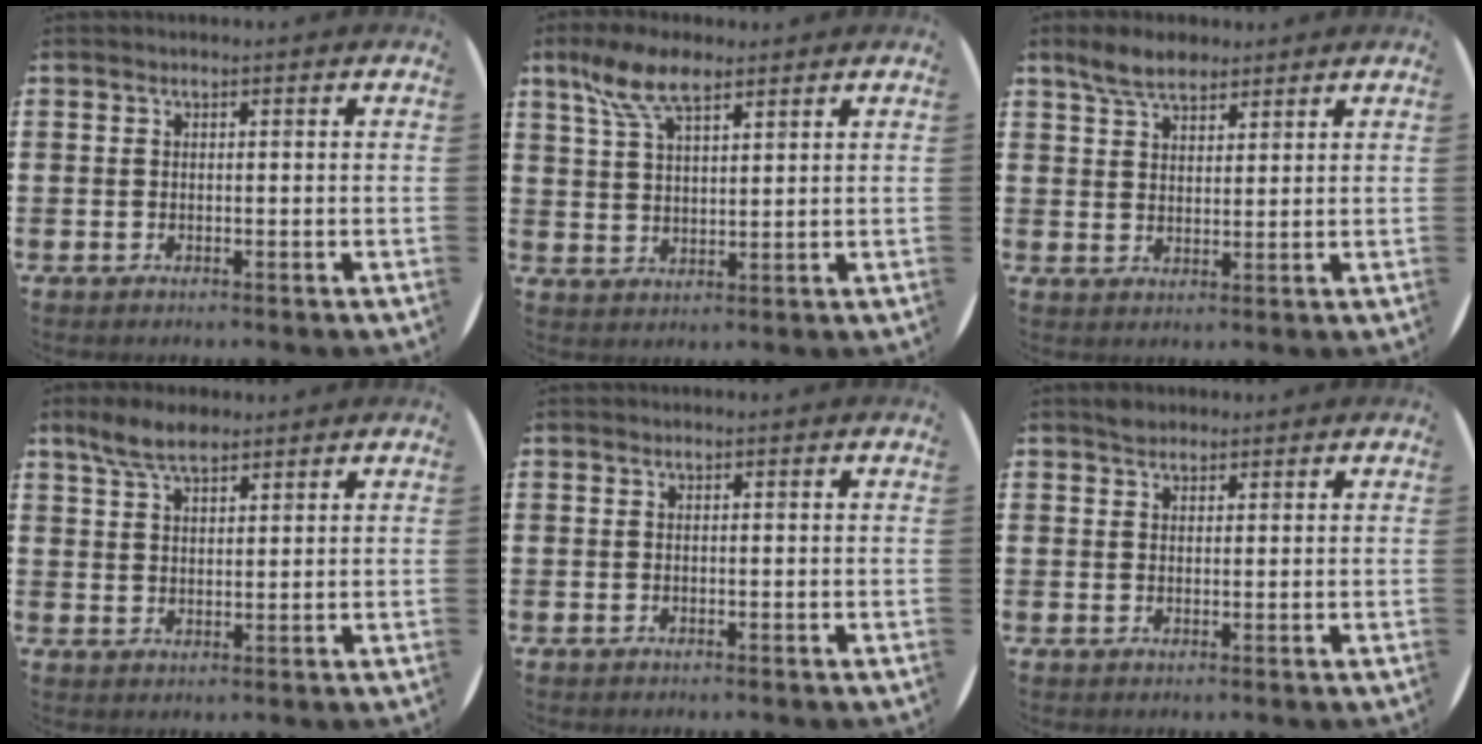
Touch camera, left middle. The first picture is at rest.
{"total": 7.4, "force": [5.2, 2.7, 4.5], "torque": [-0.102, -0.001, 0.096]}
{"total": 4.9, "force": [4.1, 2.0, 1.8], "torque": [-0.044, 0.000, 0.078]}
{"total": 5.2, "force": [4.3, 1.9, 2.4], "torque": [-0.057, -0.003, 0.080]}
{"total": 0.0}
{"total": 1.6, "force": [1.5, 0.6, 0.0], "torque": [0.005, 0.000, 0.028]}